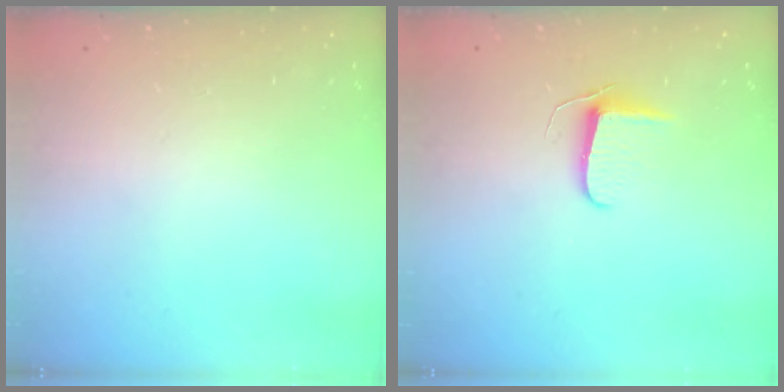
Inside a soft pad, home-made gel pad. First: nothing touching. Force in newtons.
{"total": 6.3, "press": 6.2, "slide": 0.5}